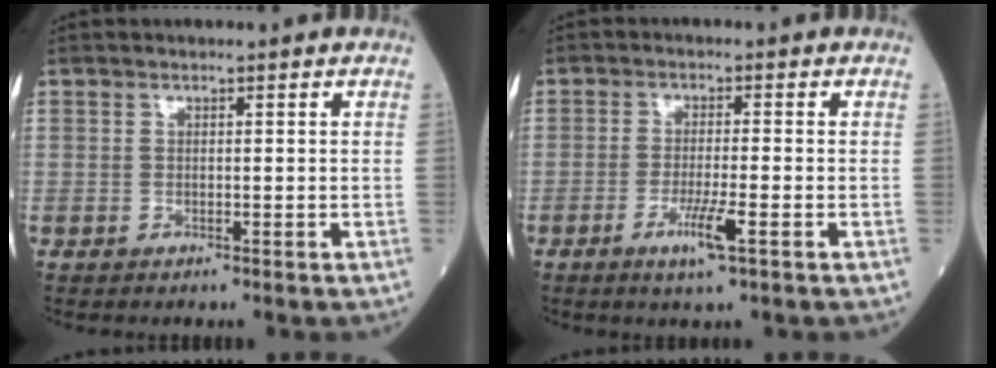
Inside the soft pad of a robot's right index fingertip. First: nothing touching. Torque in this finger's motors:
{"motor_torque": [0.58, -0.14, 0.23, 0.07]}